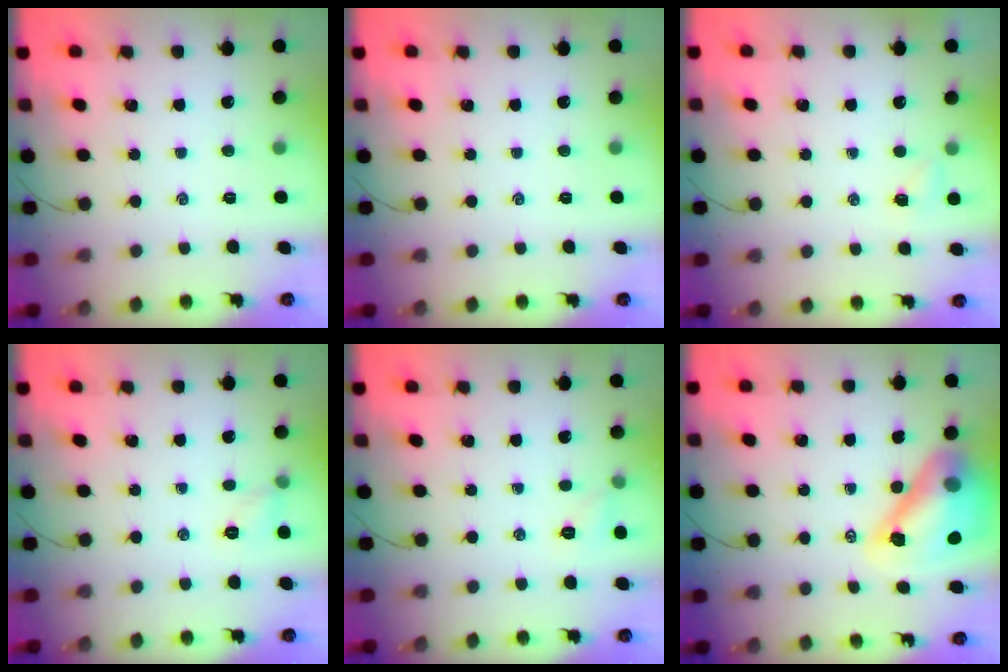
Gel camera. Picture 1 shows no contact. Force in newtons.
{"total": 0.0}
{"total": 3.2, "press": 3.0, "slide": 1.0}
{"total": 6.0, "press": 5.9, "slide": 1.2}
{"total": 5.1, "press": 4.9, "slide": 1.4}
{"total": 15.6, "press": 15.0, "slide": 4.3}